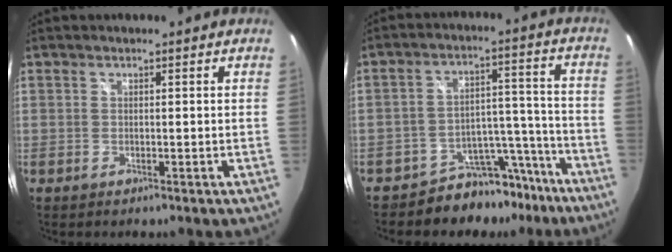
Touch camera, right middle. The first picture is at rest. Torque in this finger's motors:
{"motor_torque": [0.39, -0.66, -0.01, 0.01]}